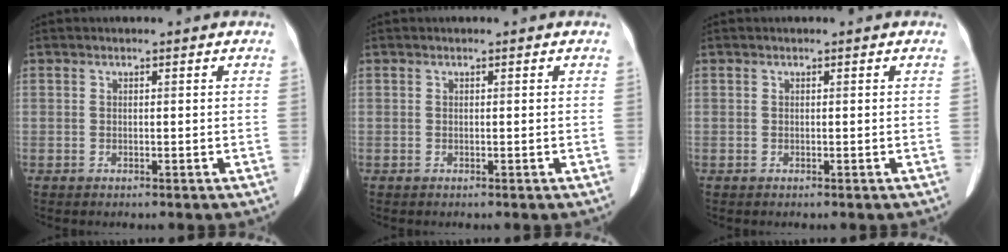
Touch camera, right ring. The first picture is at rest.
{"total": 0.0}
{"total": 0.0}